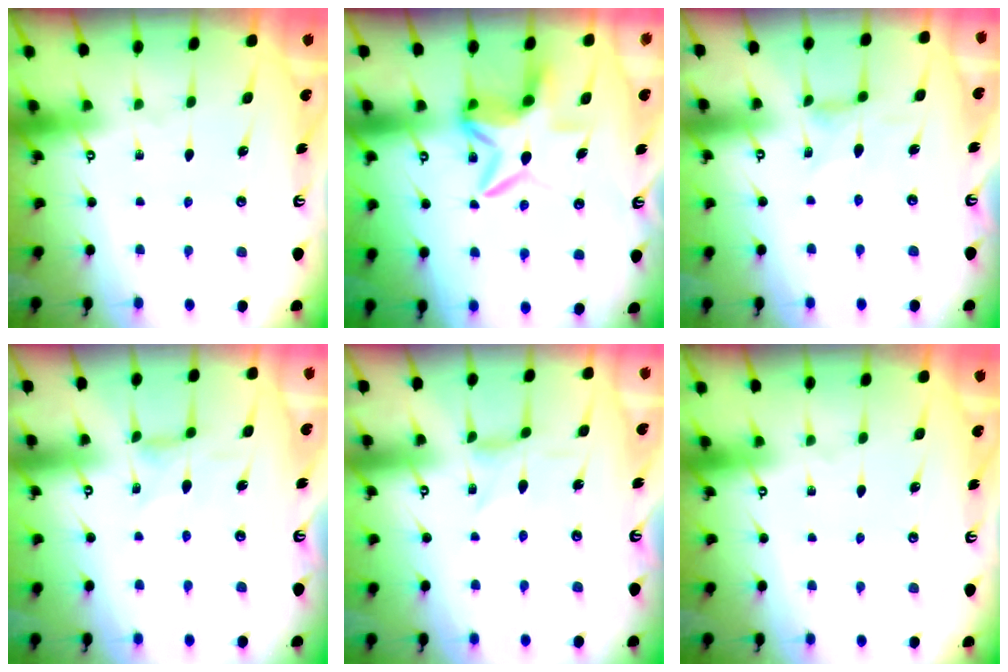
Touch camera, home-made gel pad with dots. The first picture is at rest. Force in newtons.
{"total": 8.2, "press": 8.2, "slide": 0.8}
{"total": 0.8, "press": 0.7, "slide": 0.2}
{"total": 0.8, "press": 0.7, "slide": 0.2}
{"total": 0.0}
{"total": 0.0}